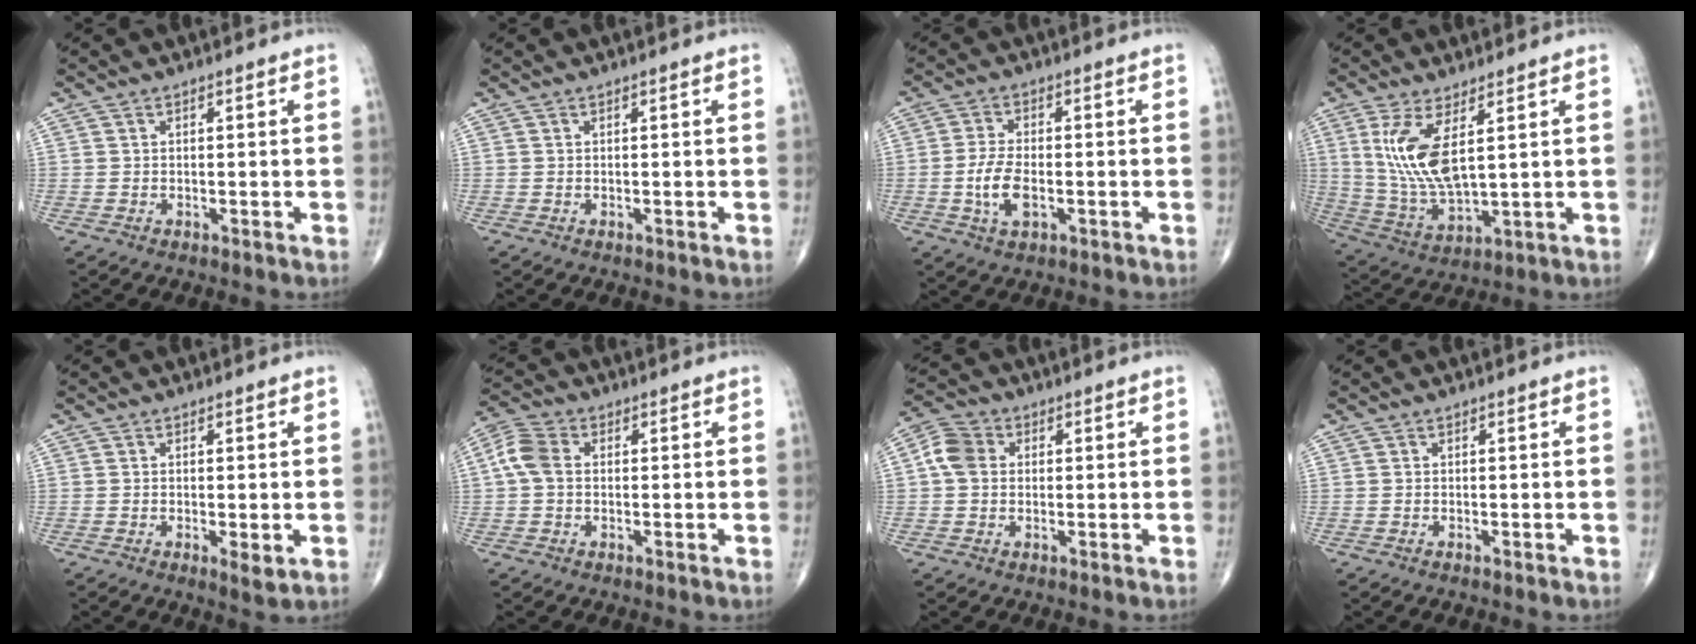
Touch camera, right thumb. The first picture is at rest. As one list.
[{"total": 0.0}, {"total": 6.4, "force": [-1.5, 3.2, 5.4], "torque": [-0.113, 0.004, -0.028]}, {"total": 11.8, "force": [3.6, 4.2, 10.4], "torque": [-0.220, -0.028, 0.086]}, {"total": 2.7, "force": [-0.5, 0.8, 2.5], "torque": [-0.045, -0.011, -0.010]}, {"total": 5.7, "force": [0.3, 4.1, 4.0], "torque": [-0.091, 0.018, 0.000]}, {"total": 5.7, "force": [0.6, 4.5, 3.3], "torque": [-0.061, 0.015, 0.004]}, {"total": 0.0}]